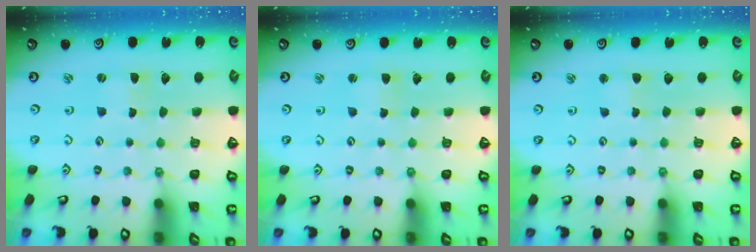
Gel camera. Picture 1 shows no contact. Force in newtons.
{"total": 2.7, "press": 2.7, "slide": 0.3}
{"total": 2.2, "press": 2.2, "slide": 0.2}